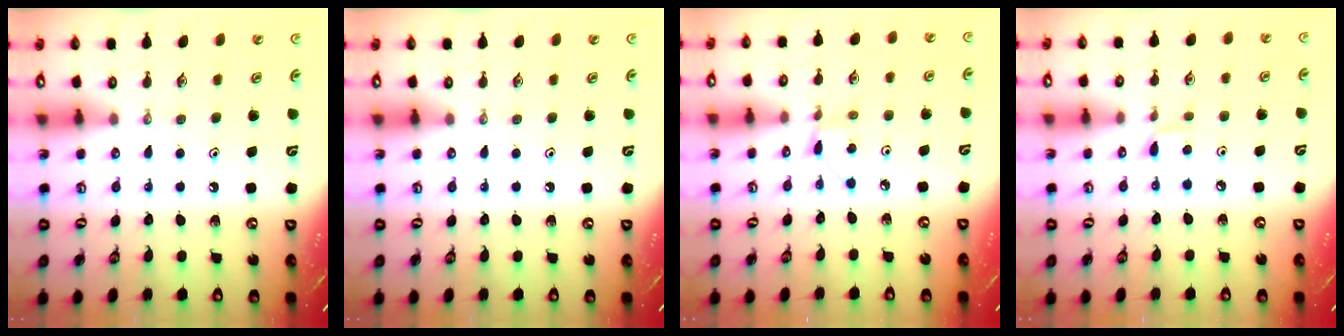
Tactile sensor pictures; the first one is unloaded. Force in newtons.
{"total": 0.0}
{"total": 3.6, "press": 3.5, "slide": 0.4}
{"total": 4.8, "press": 4.8, "slide": 0.6}